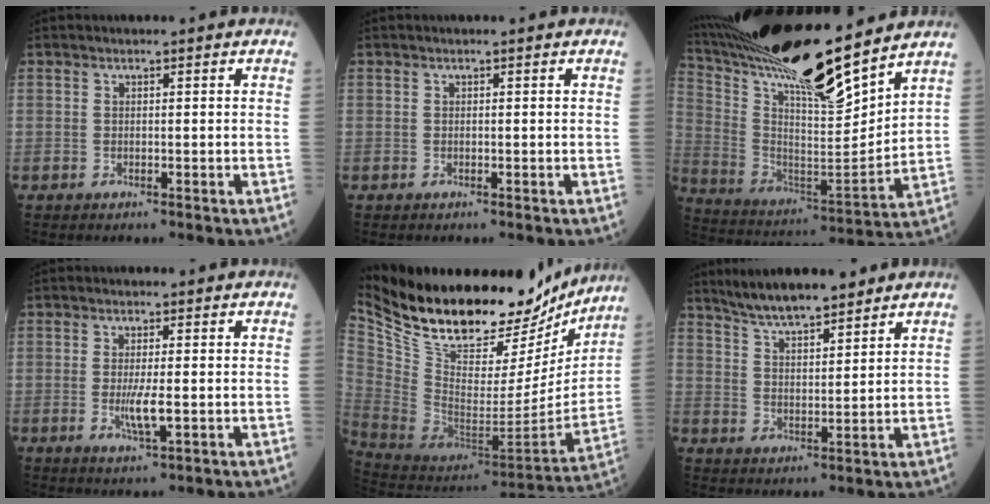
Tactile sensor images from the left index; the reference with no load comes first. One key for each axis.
{"total": 0.0}
{"total": 21.6, "fx": 18.3, "fy": 1.5, "fz": 11.5, "tx": -0.215, "ty": -0.010, "tz": 0.326}
{"total": 3.5, "fx": -0.6, "fy": 0.6, "fz": 3.4, "tx": -0.071, "ty": -0.010, "tz": -0.007}
{"total": 31.5, "fx": 26.5, "fy": 9.8, "fz": 14.0, "tx": -0.252, "ty": -0.033, "tz": 0.393}
{"total": 9.4, "fx": 8.1, "fy": 1.6, "fz": 4.6, "tx": -0.085, "ty": 0.012, "tz": 0.148}